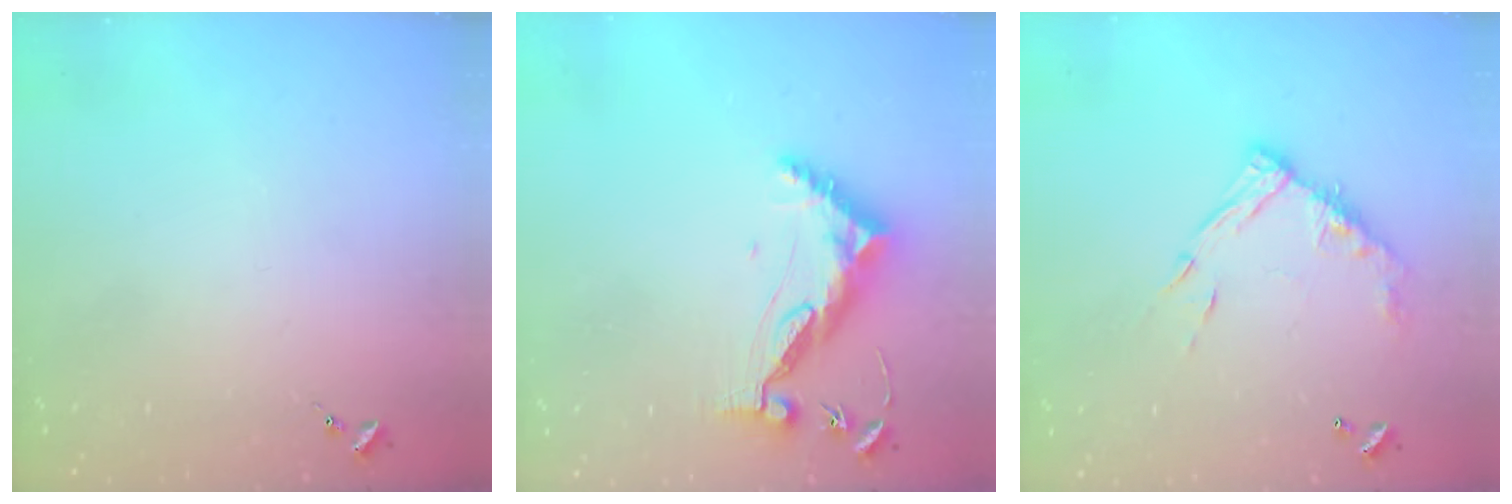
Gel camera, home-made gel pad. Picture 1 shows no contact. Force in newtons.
{"total": 10.6, "press": 10.5, "slide": 0.9}
{"total": 13.3, "press": 13.3, "slide": 1.1}